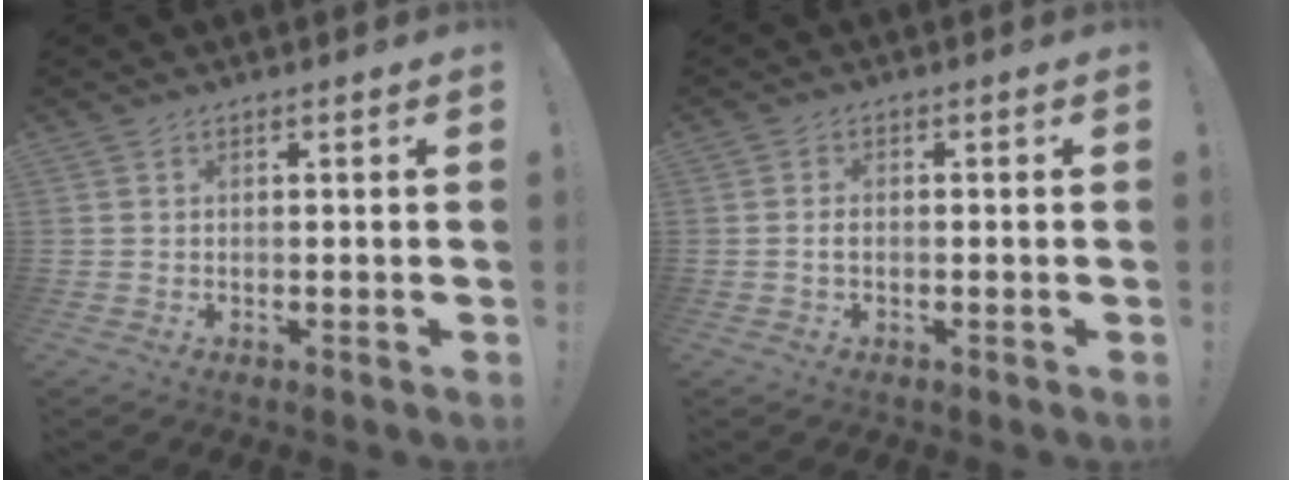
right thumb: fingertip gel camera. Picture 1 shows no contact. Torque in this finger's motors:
{"motor_torque": [-0.14, 0.04, 0.01, 0.23, -0.03]}